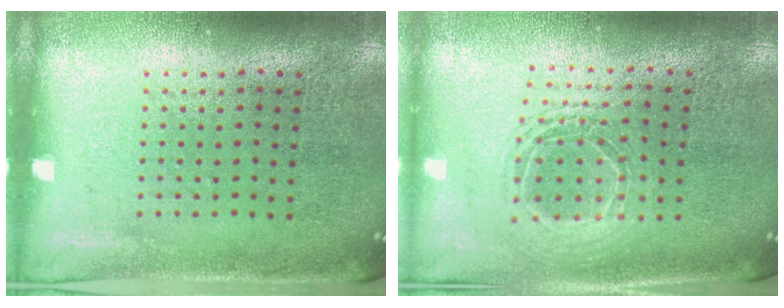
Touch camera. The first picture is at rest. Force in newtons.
{"total": 1.6, "press": 1.3, "slide": 0.8}